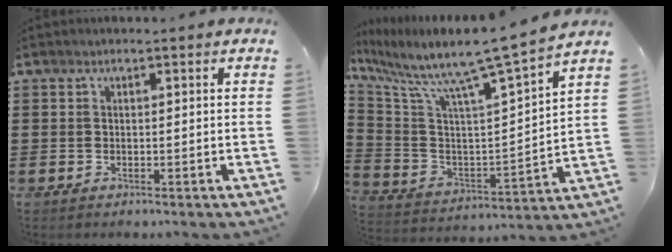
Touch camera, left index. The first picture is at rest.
{"total": 10.0, "force": [8.4, -0.4, 5.3], "torque": [-0.129, -0.076, 0.126]}